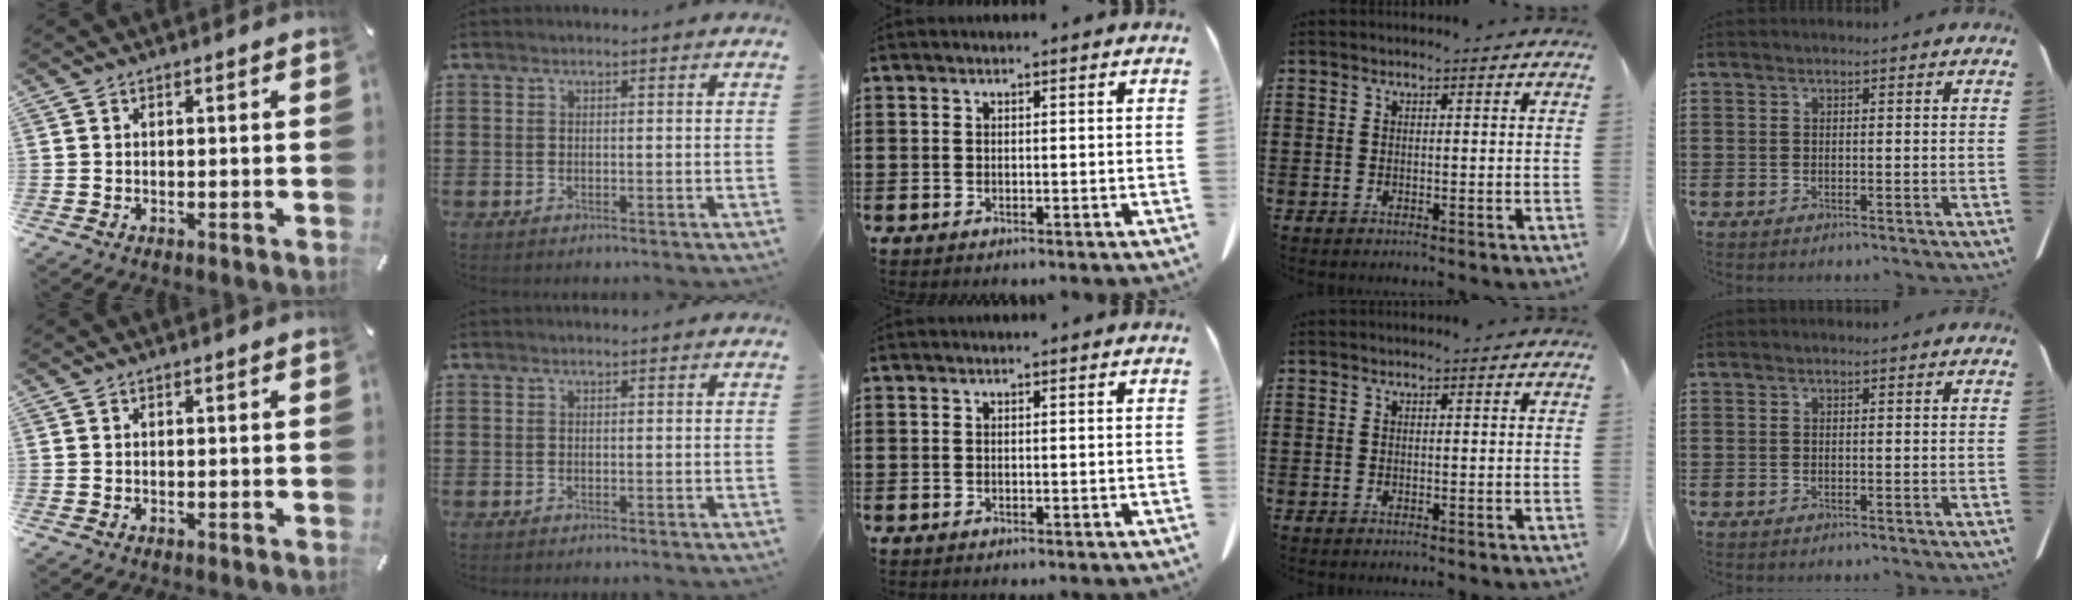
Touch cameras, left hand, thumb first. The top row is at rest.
{}